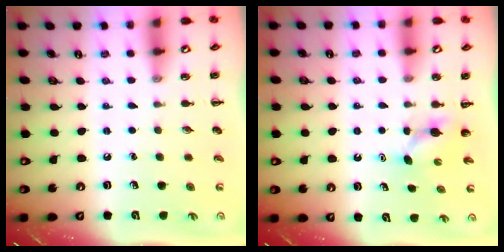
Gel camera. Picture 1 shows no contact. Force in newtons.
{"total": 2.9, "press": 2.8, "slide": 0.8}